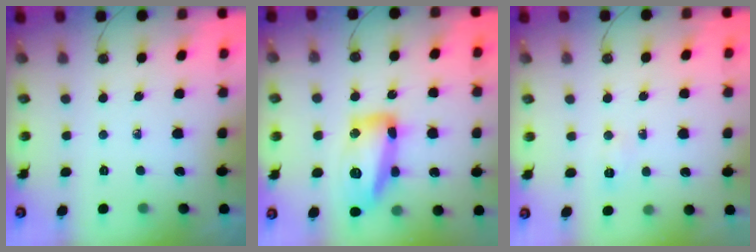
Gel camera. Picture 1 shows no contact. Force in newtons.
{"total": 17.1, "press": 17.1, "slide": 0.9}
{"total": 2.8, "press": 2.5, "slide": 1.2}